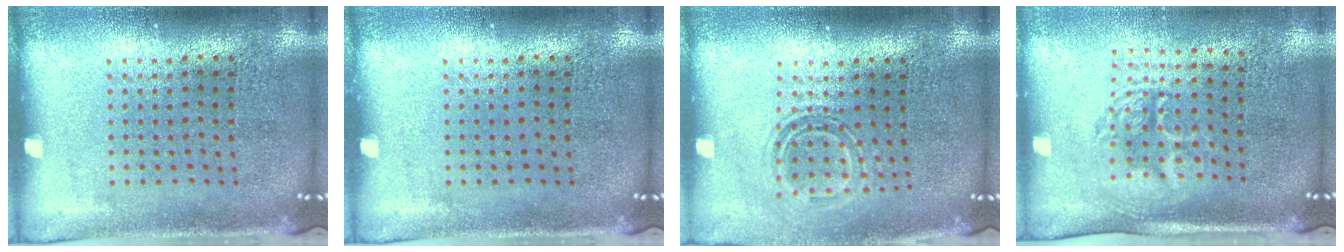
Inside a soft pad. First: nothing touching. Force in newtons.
{"total": 0.0}
{"total": 1.5, "press": 1.1, "slide": 1.0}
{"total": 1.7, "press": 1.4, "slide": 1.0}